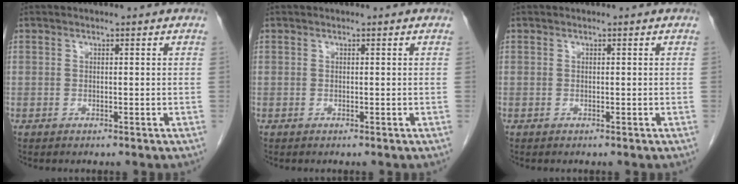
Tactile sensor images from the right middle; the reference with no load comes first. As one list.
[{"total": 0.0}, {"total": 0.0}]